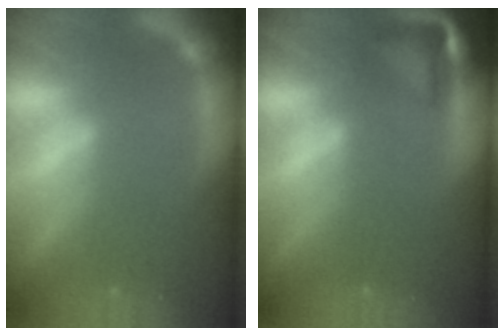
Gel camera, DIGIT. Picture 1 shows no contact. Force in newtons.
{"total": 4.4}